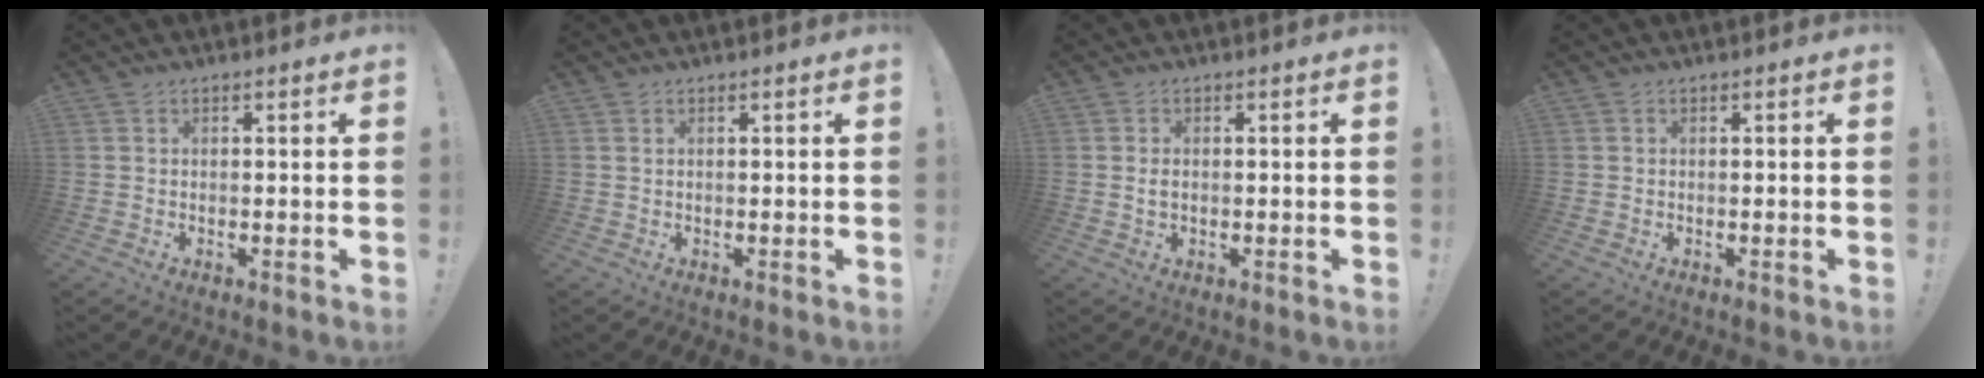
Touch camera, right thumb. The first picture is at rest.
{"total": 0.5, "force": [0.3, 0.1, 0.4], "torque": [-0.014, 0.004, 0.008]}
{"total": 1.6, "force": [-0.1, 0.9, 1.3], "torque": [-0.017, 0.001, -0.004]}
{"total": 0.0}